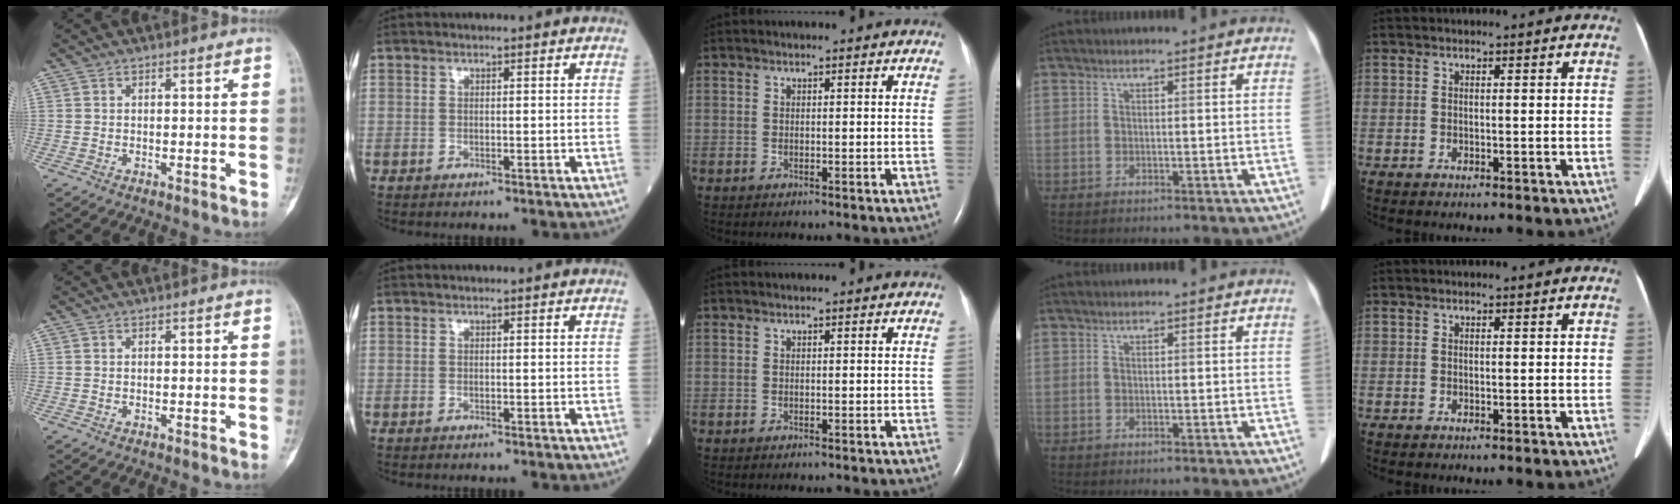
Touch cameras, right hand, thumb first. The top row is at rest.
{}